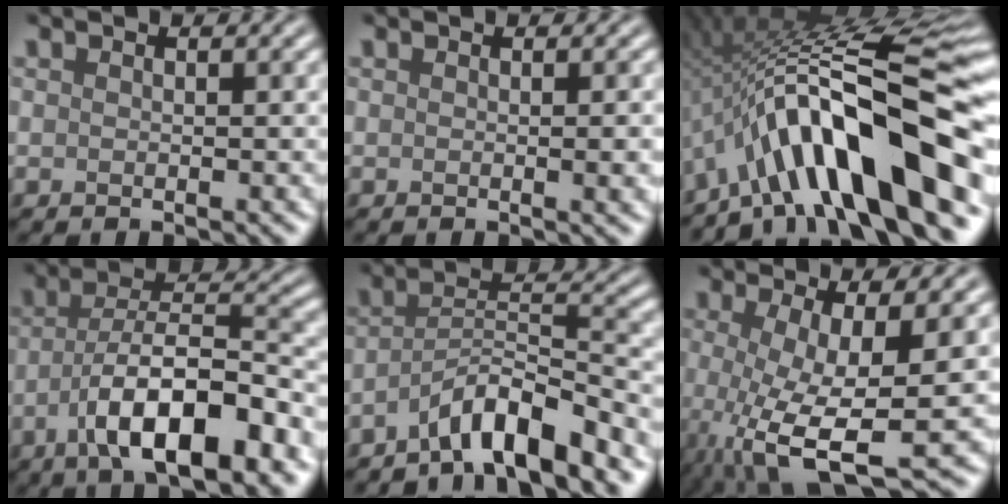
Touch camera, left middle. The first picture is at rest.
{"total": 1.6, "force": [0.0, 0.4, 1.6], "torque": [-0.016, 0.000, -0.003]}
{"total": 14.7, "force": [-5.4, 3.9, 13.1], "torque": [-0.188, 0.032, -0.087]}
{"total": 10.3, "force": [-4.7, 3.2, 8.6], "torque": [-0.135, 0.013, -0.080]}
{"total": 6.7, "force": [-4.8, 1.2, 4.4], "torque": [-0.068, 0.012, -0.086]}
{"total": 8.5, "force": [-1.6, 2.4, 7.9], "torque": [-0.149, -0.021, -0.023]}